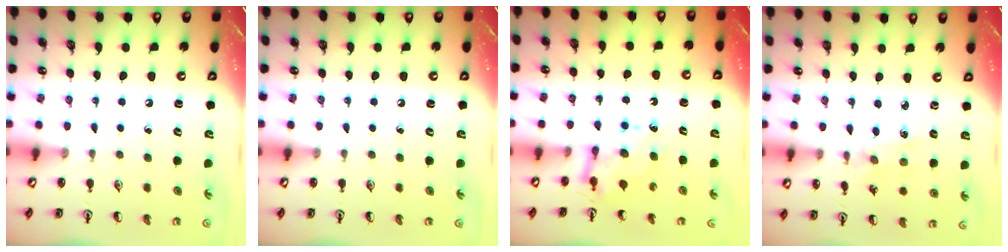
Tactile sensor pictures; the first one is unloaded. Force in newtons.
{"total": 0.0}
{"total": 6.8, "press": 6.8, "slide": 0.5}
{"total": 1.7, "press": 1.6, "slide": 0.4}